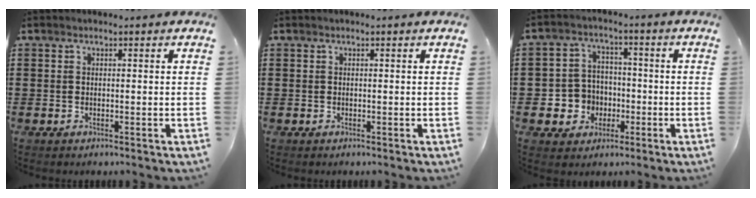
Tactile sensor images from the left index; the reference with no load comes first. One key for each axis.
{"total": 0.0}
{"total": 5.8, "fx": -1.6, "fy": 5.5, "fz": 1.2, "tx": -0.046, "ty": 0.013, "tz": -0.027}